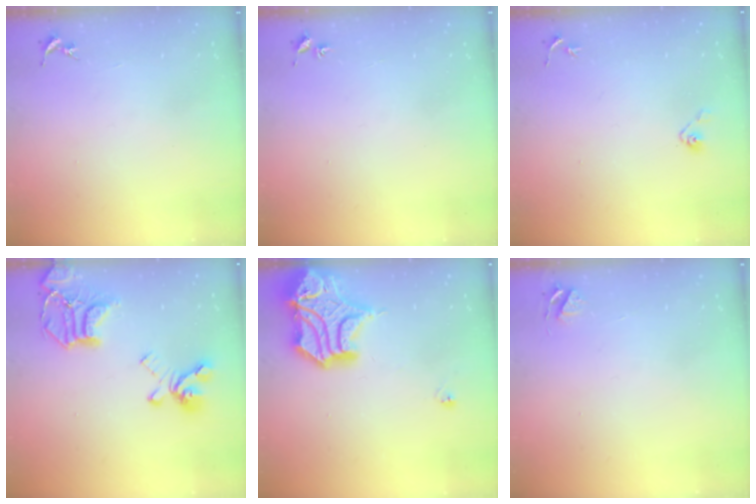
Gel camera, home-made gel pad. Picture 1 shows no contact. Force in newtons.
{"total": 1.9, "press": 1.9, "slide": 0.2}
{"total": 3.7, "press": 3.5, "slide": 1.4}
{"total": 19.3, "press": 19.2, "slide": 1.9}
{"total": 16.3, "press": 16.1, "slide": 2.6}
{"total": 3.5, "press": 3.5, "slide": 0.3}